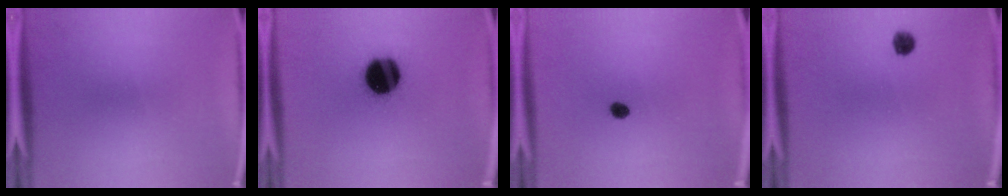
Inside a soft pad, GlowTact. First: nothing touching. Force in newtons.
{"total": 18.4}
{"total": 2.1}
{"total": 2.3}